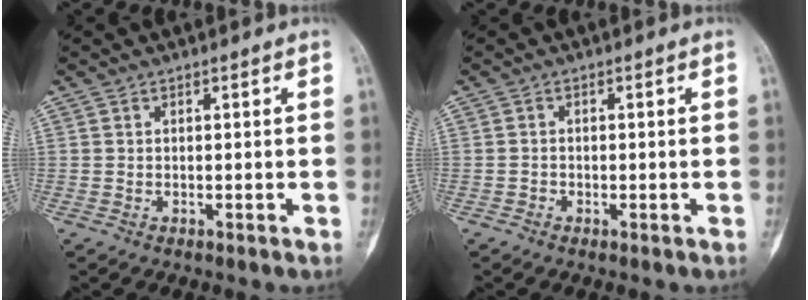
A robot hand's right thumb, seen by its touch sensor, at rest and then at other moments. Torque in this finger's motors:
{"motor_torque": [0.50, -0.12, -0.32, 0.11, 0.04]}